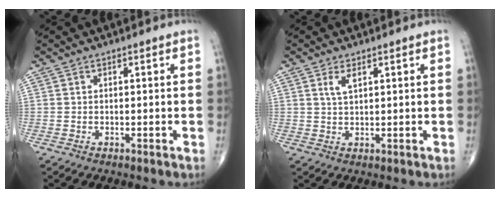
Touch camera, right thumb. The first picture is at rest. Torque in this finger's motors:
{"motor_torque": [0.00, 0.02, 0.11, -0.03, 0.09]}